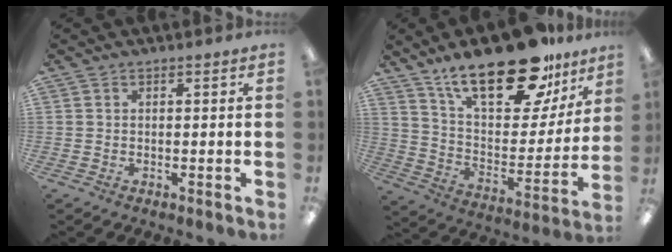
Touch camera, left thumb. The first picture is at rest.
{"total": 26.4, "force": [18.4, 10.6, 15.7], "torque": [-0.238, -0.113, 0.313]}